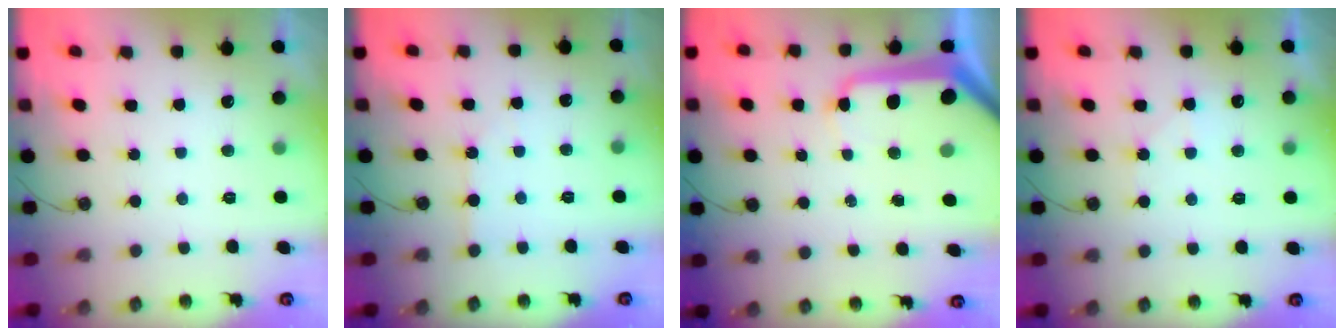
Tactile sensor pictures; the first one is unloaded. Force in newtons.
{"total": 3.2, "press": 3.1, "slide": 0.4}
{"total": 14.6, "press": 14.5, "slide": 1.5}
{"total": 6.1, "press": 6.1, "slide": 0.8}